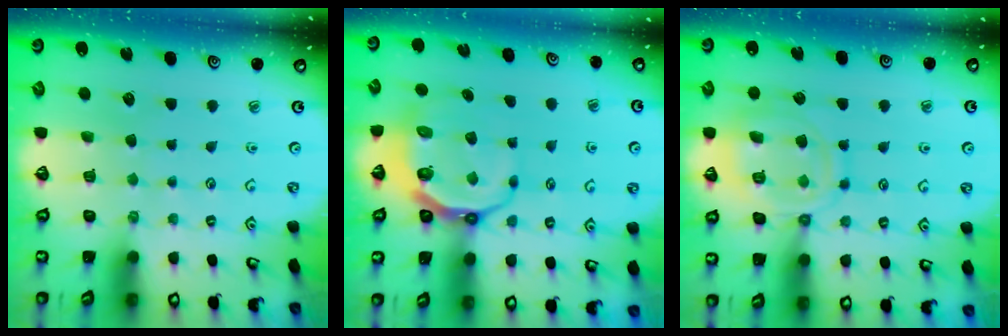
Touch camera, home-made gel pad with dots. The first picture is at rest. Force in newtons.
{"total": 8.7, "press": 8.0, "slide": 3.4}
{"total": 11.9, "press": 11.9, "slide": 0.7}